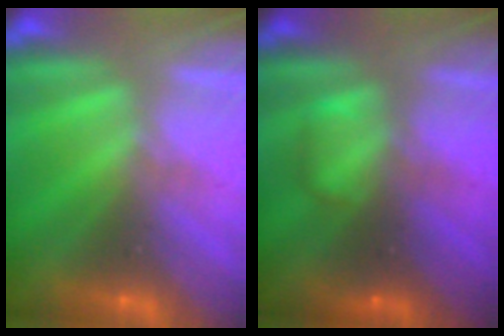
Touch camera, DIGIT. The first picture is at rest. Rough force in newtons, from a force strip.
{"total": 1.8}